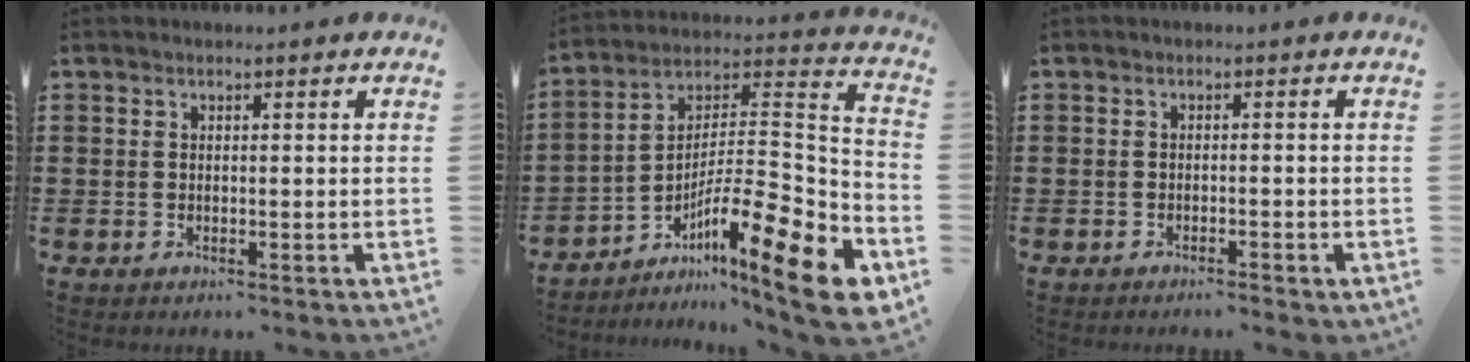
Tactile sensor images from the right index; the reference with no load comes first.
{"total": 14.8, "force": [-8.7, 2.4, 11.8], "torque": [-0.183, 0.001, -0.160]}
{"total": 1.0, "force": [-1.0, 0.0, 0.4], "torque": [-0.011, 0.000, -0.019]}